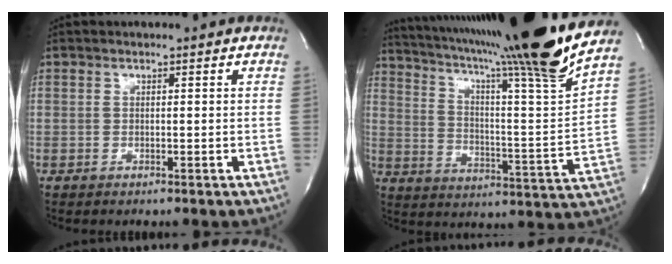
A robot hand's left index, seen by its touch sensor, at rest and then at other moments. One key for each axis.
{"total": 26.0, "fx": 21.2, "fy": -2.0, "fz": 14.9, "tx": -0.252, "ty": -0.059, "tz": 0.306}